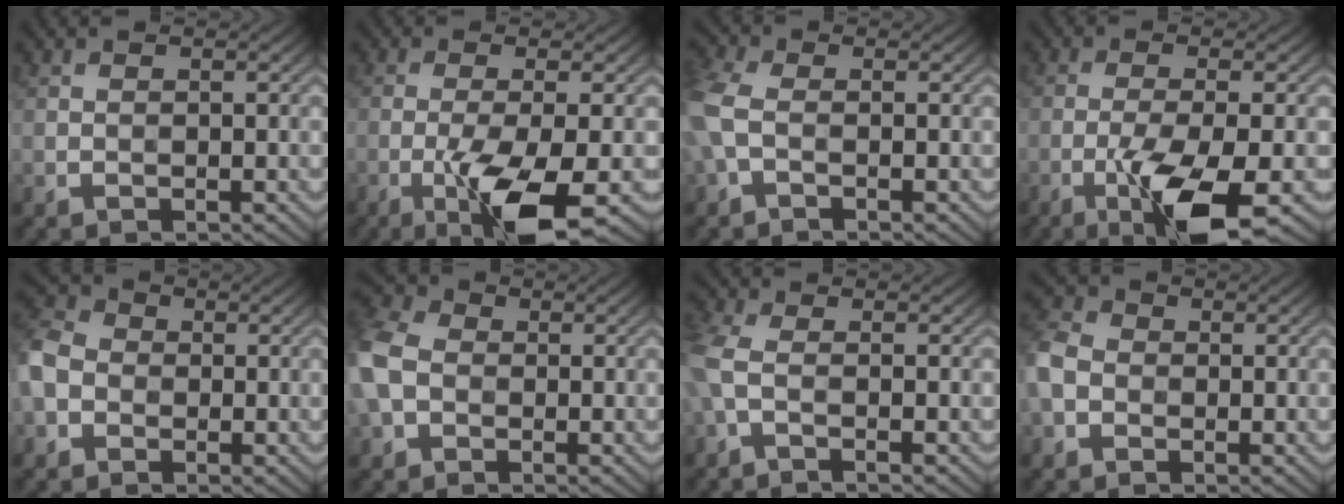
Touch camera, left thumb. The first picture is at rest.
{"total": 8.0, "force": [-3.4, 1.6, 7.1], "torque": [-0.125, -0.001, -0.063]}
{"total": 5.7, "force": [-0.7, 3.3, 4.6], "torque": [-0.138, 0.003, -0.024]}
{"total": 8.9, "force": [-4.1, 2.0, 7.6], "torque": [-0.135, -0.003, -0.075]}
{"total": 5.9, "force": [-1.5, 4.9, 2.9], "torque": [-0.092, 0.000, -0.047]}
{"total": 8.8, "force": [-0.8, 6.7, 5.6], "torque": [-0.180, -0.003, -0.027]}
{"total": 4.4, "force": [-1.2, 1.6, 3.9], "torque": [-0.107, -0.007, -0.039]}
{"total": 5.0, "force": [-1.1, 4.1, 2.6], "torque": [-0.079, 0.000, -0.036]}